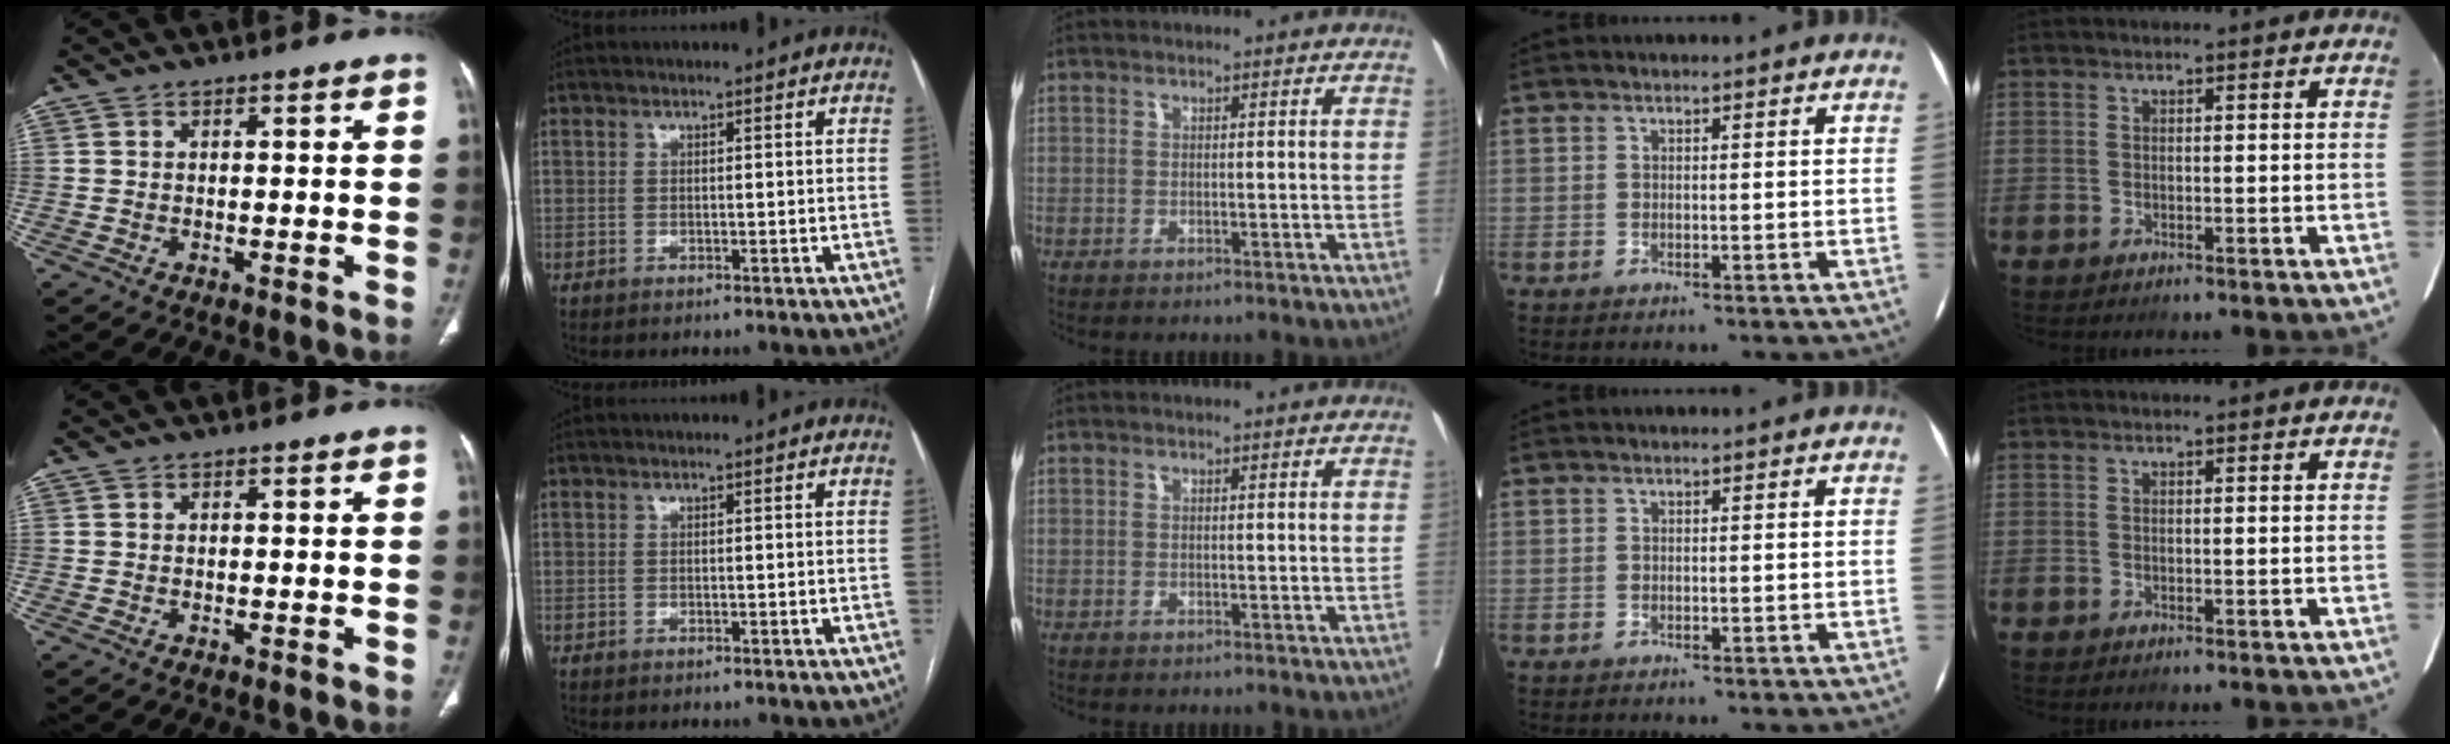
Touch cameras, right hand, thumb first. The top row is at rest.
{}